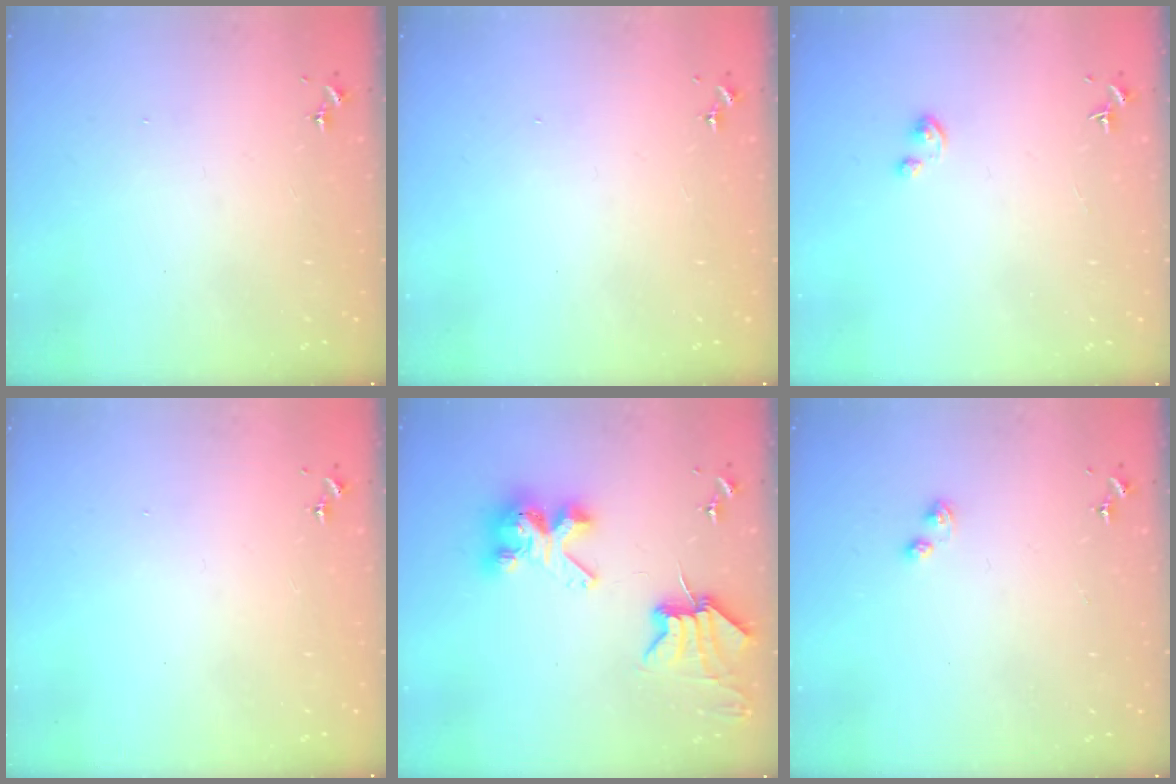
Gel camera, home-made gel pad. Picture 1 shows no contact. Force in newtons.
{"total": 0.0}
{"total": 1.9, "press": 1.9, "slide": 0.2}
{"total": 0.0}
{"total": 9.5, "press": 9.4, "slide": 1.0}
{"total": 4.2, "press": 4.2, "slide": 0.7}